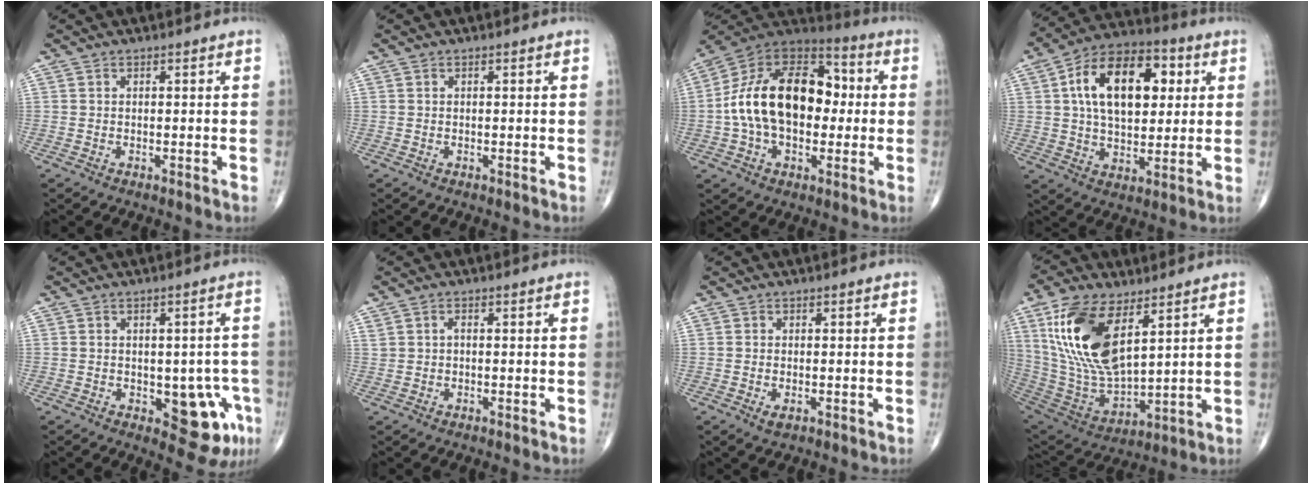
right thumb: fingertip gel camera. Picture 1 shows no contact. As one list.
[{"total": 0.0}, {"total": 22.4, "force": [0.2, 13.9, 17.5], "torque": [-0.290, 0.037, -0.002]}, {"total": 19.3, "force": [4.5, 11.2, 15.0], "torque": [-0.218, 0.012, 0.070]}, {"total": 9.1, "force": [-2.8, 4.7, 7.3], "torque": [-0.049, 0.005, -0.025]}, {"total": 1.2, "force": [0.3, 0.8, 0.8], "torque": [-0.017, 0.004, 0.008]}, {"total": 1.5, "force": [-0.5, 0.8, 1.2], "torque": [-0.023, -0.003, -0.007]}, {"total": 19.9, "force": [8.0, 9.3, 15.6], "torque": [-0.302, -0.032, 0.164]}]